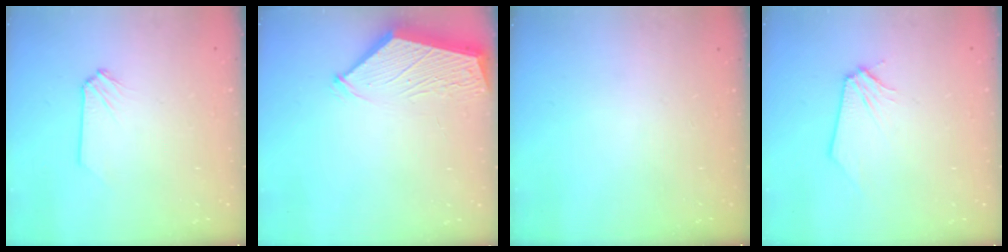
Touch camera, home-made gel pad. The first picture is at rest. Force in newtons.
{"total": 2.9, "press": 2.9, "slide": 0.4}
{"total": 0.0}
{"total": 0.0}